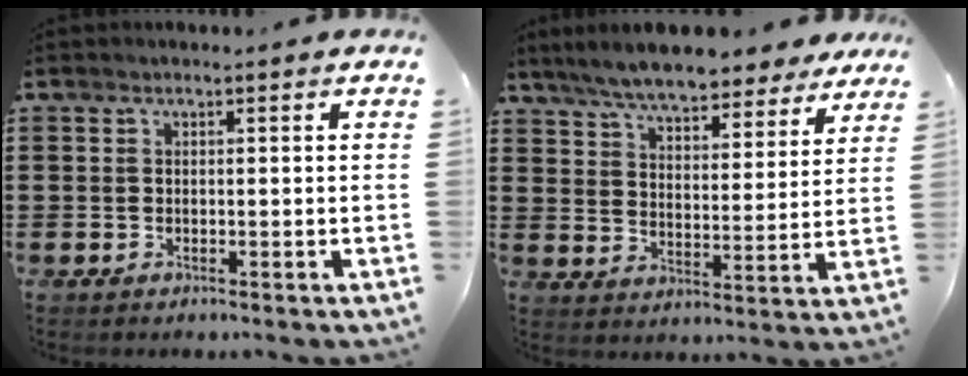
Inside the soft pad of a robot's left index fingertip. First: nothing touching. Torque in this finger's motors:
{"motor_torque": [1.16, -0.98, 0.59, 0.21]}